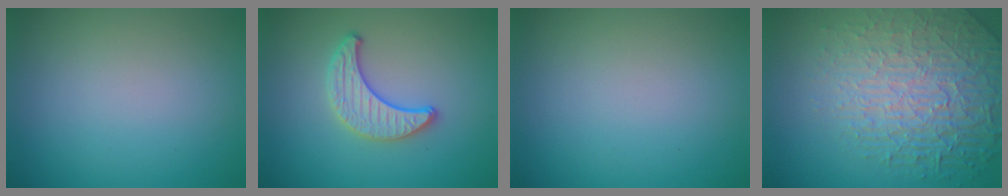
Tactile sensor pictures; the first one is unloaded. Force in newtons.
{"total": 3.0, "press": 2.8, "slide": 0.9}
{"total": 0.0}
{"total": 7.3, "press": 5.7, "slide": 4.6}